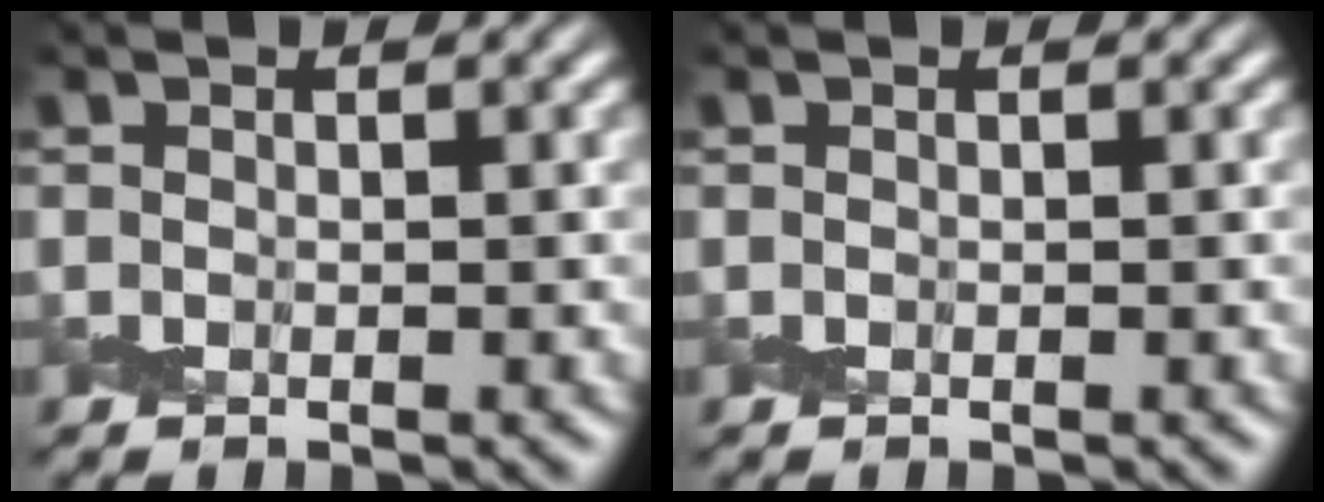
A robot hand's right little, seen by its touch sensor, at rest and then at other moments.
{"total": 0.0}